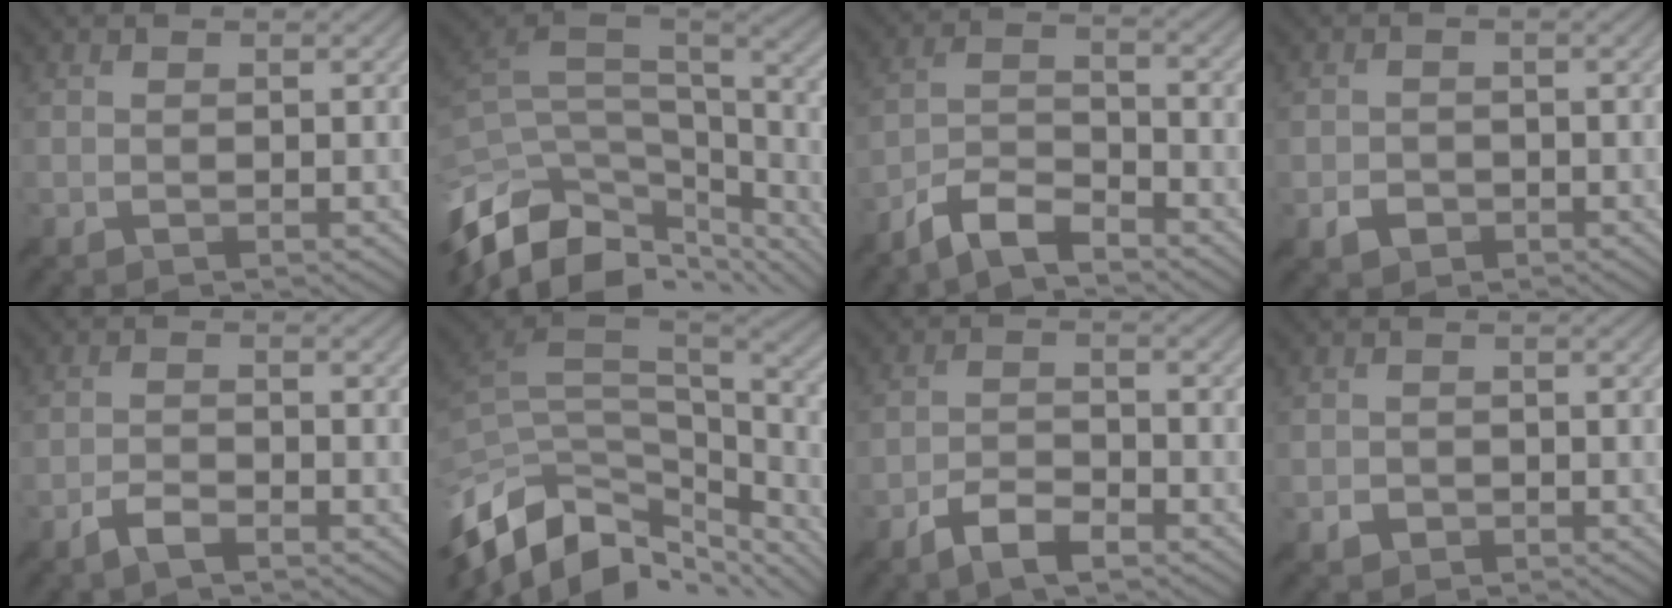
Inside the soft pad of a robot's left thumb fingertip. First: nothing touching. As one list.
[{"total": 14.4, "force": [-7.5, 8.2, 9.1], "torque": [-0.243, -0.020, -0.115]}, {"total": 6.6, "force": [-5.5, 1.6, 3.4], "torque": [-0.068, -0.002, -0.117]}, {"total": 2.2, "force": [-1.2, 1.7, 0.8], "torque": [-0.011, -0.004, -0.024]}, {"total": 2.6, "force": [-1.9, 0.7, 1.6], "torque": [-0.034, 0.001, -0.043]}, {"total": 14.7, "force": [-8.3, 8.3, 8.9], "torque": [-0.234, -0.029, -0.133]}, {"total": 4.5, "force": [-3.2, 1.5, 2.8], "torque": [-0.056, 0.000, -0.065]}, {"total": 1.5, "force": [-0.8, 1.3, 0.3], "torque": [0.000, -0.005, -0.018]}]